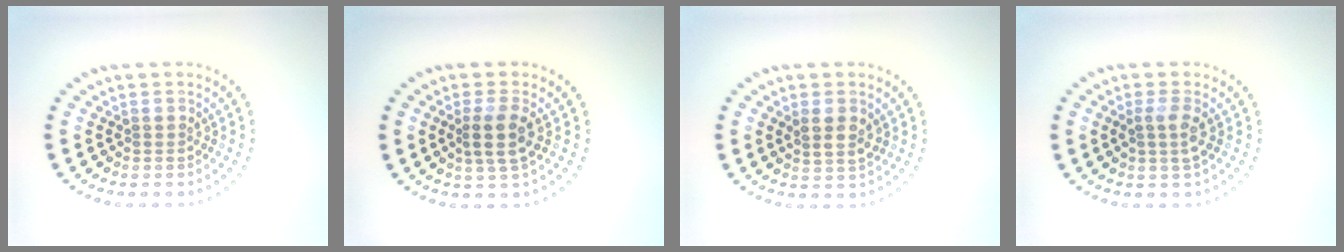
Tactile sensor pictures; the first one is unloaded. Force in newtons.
{"total": 2.6, "press": 2.4, "slide": 1.1}
{"total": 2.0, "press": 1.9, "slide": 0.7}
{"total": 1.8, "press": 1.4, "slide": 1.0}